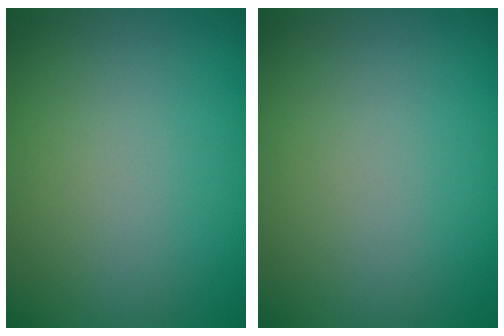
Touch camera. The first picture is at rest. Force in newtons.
{"total": 0.0}